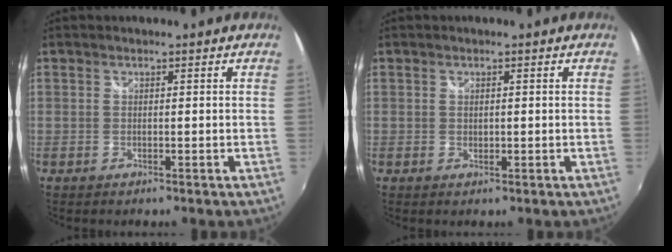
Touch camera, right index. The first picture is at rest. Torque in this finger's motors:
{"motor_torque": [-0.12, 0.03, -0.08, -0.01]}